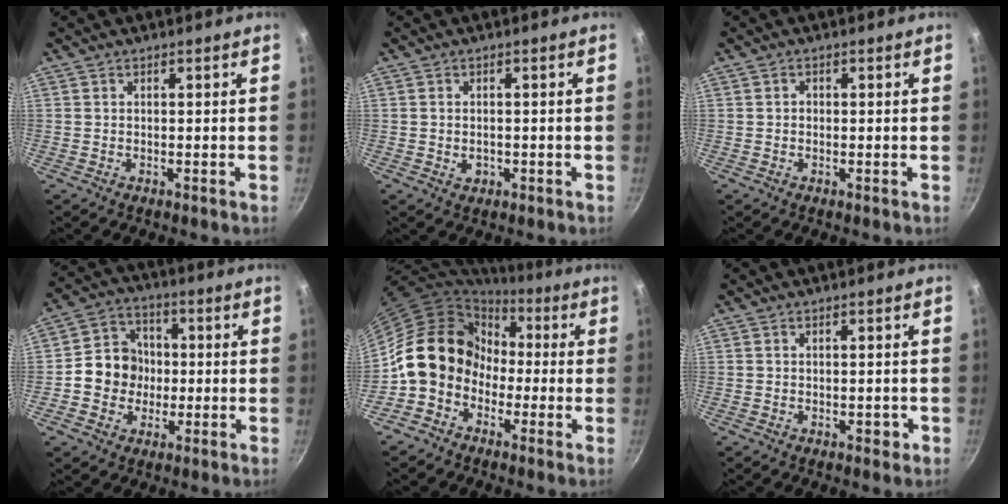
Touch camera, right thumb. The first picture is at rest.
{"total": 1.9, "force": [-0.4, 1.5, 1.1], "torque": [-0.017, 0.001, -0.002]}
{"total": 0.8, "force": [-0.1, 0.8, 0.3], "torque": [-0.003, 0.004, -0.001]}
{"total": 10.2, "force": [-0.9, 9.2, 4.3], "torque": [-0.035, 0.021, -0.033]}
{"total": 13.8, "force": [-2.0, 11.8, 7.0], "torque": [-0.074, 0.044, -0.047]}
{"total": 1.5, "force": [-0.5, 1.0, 1.0], "torque": [-0.001, 0.009, -0.006]}